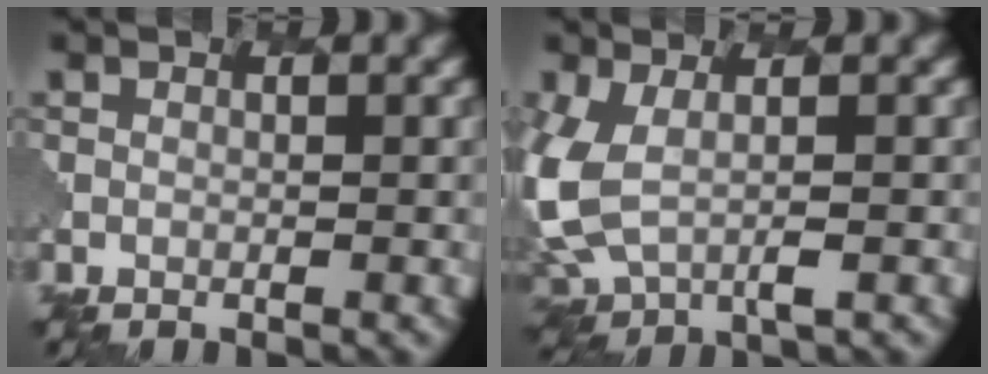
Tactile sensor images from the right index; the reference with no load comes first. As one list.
[{"total": 6.7, "force": [0.2, 4.0, 5.4], "torque": [-0.143, -0.014, 0.000]}]